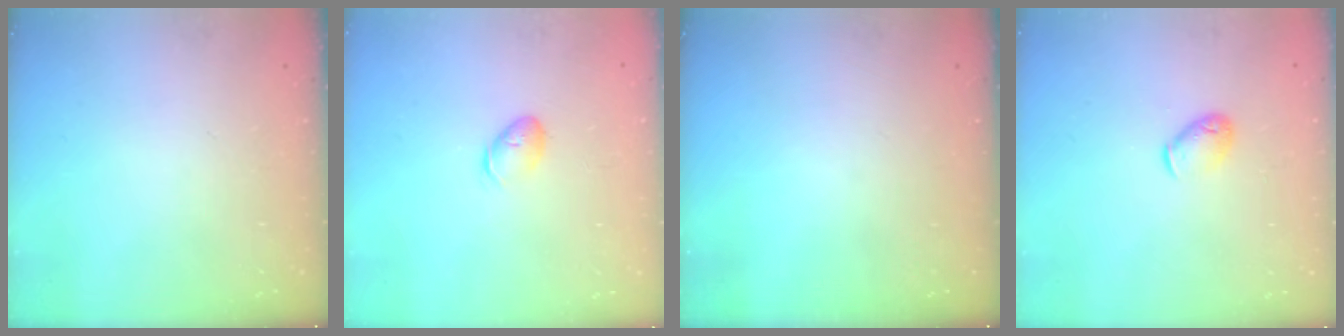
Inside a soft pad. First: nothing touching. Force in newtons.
{"total": 6.4, "press": 6.2, "slide": 1.6}
{"total": 0.0}
{"total": 6.4, "press": 6.2, "slide": 1.2}